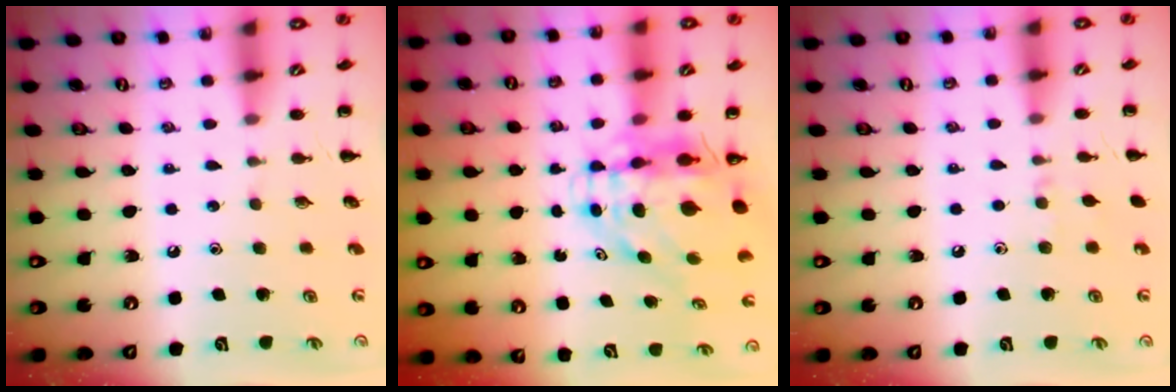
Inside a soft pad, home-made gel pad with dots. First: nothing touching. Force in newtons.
{"total": 7.6, "press": 7.3, "slide": 2.0}
{"total": 3.9, "press": 3.6, "slide": 1.5}